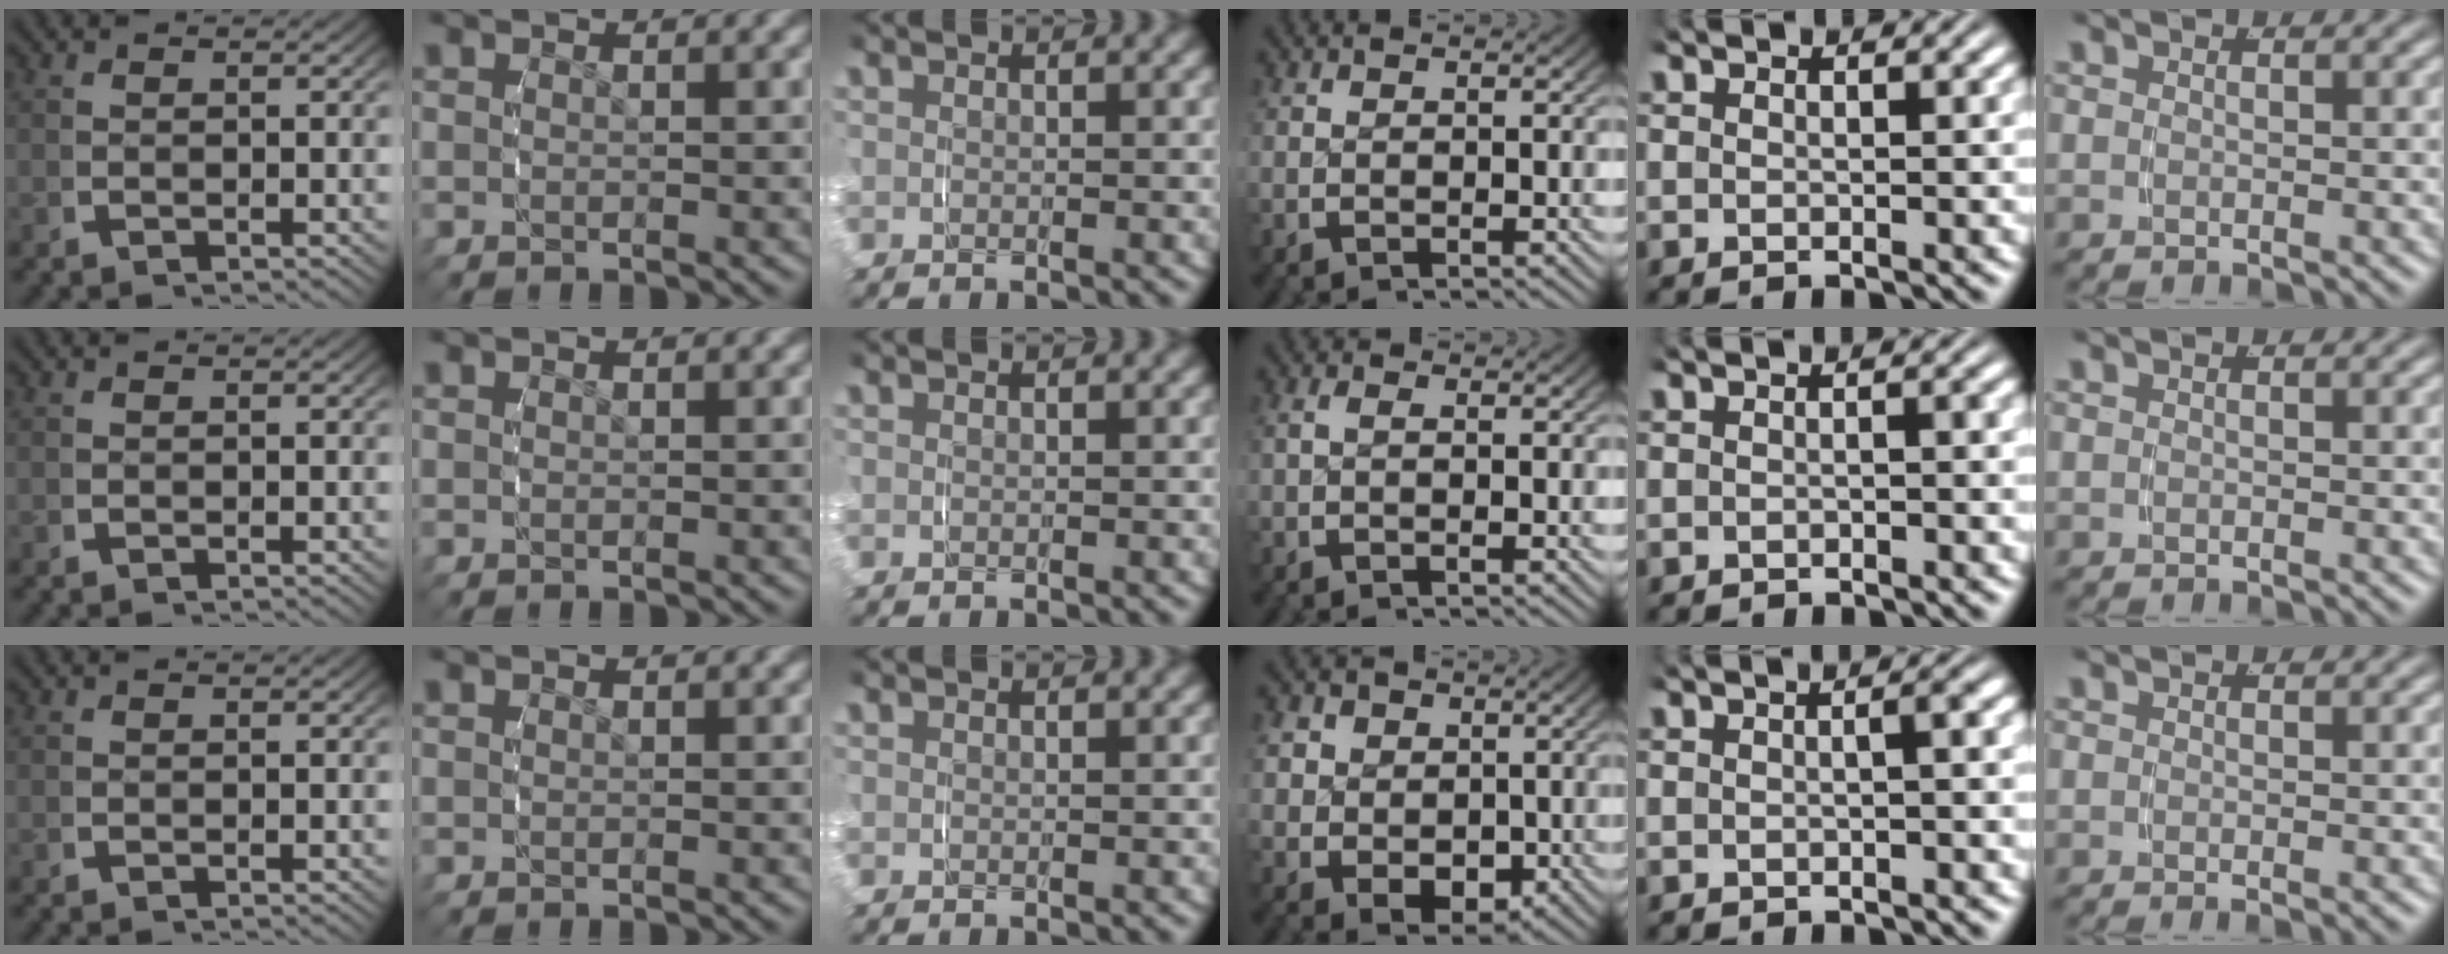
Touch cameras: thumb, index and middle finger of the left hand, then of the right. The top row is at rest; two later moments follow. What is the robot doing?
{"motion": "grasp_and_lifting", "object": "paper towel"}